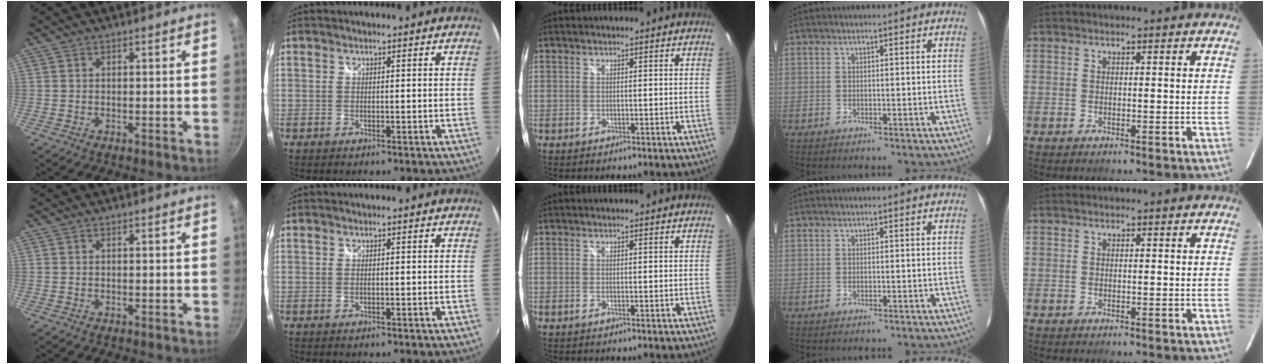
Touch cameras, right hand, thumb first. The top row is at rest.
{}